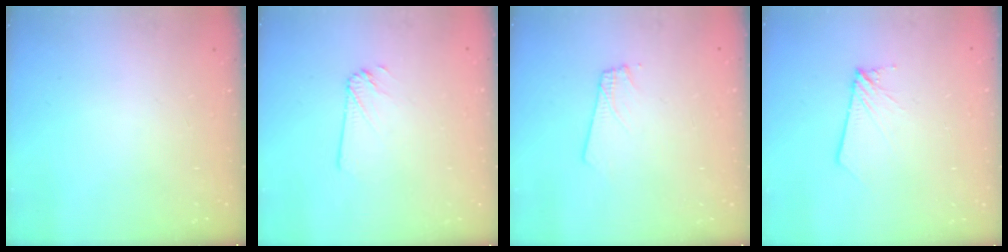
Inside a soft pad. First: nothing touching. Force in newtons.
{"total": 1.6, "press": 1.6, "slide": 0.0}
{"total": 2.4, "press": 2.4, "slide": 0.3}
{"total": 2.6, "press": 2.6, "slide": 0.2}